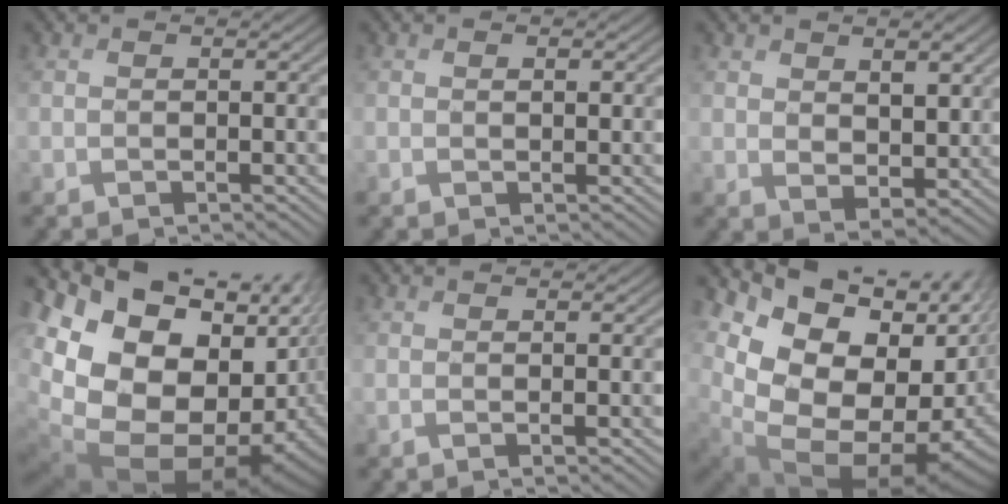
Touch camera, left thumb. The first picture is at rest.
{"total": 0.8, "force": [0.2, 0.4, 0.7], "torque": [-0.008, -0.001, 0.004]}
{"total": 5.6, "force": [2.3, 3.3, 3.8], "torque": [-0.079, -0.014, 0.048]}
{"total": 20.7, "force": [-5.5, 15.9, 12.1], "torque": [-0.207, -0.018, -0.088]}
{"total": 0.9, "force": [-0.1, -0.1, 0.9], "torque": [-0.009, 0.004, -0.008]}
{"total": 17.1, "force": [0.9, 13.4, 10.7], "torque": [-0.217, -0.027, 0.054]}